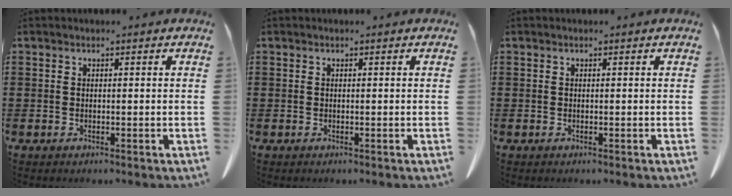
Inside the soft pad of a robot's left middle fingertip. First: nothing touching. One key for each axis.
{"total": 0.0}
{"total": 0.0}